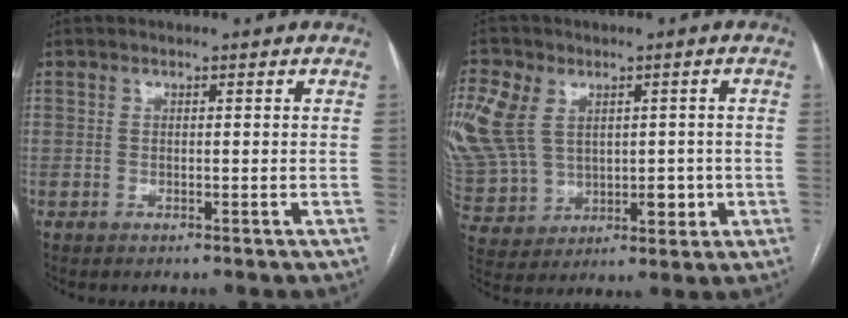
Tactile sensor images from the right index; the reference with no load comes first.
{"total": 19.1, "force": [2.9, 14.6, 12.1], "torque": [-0.291, 0.037, 0.088]}